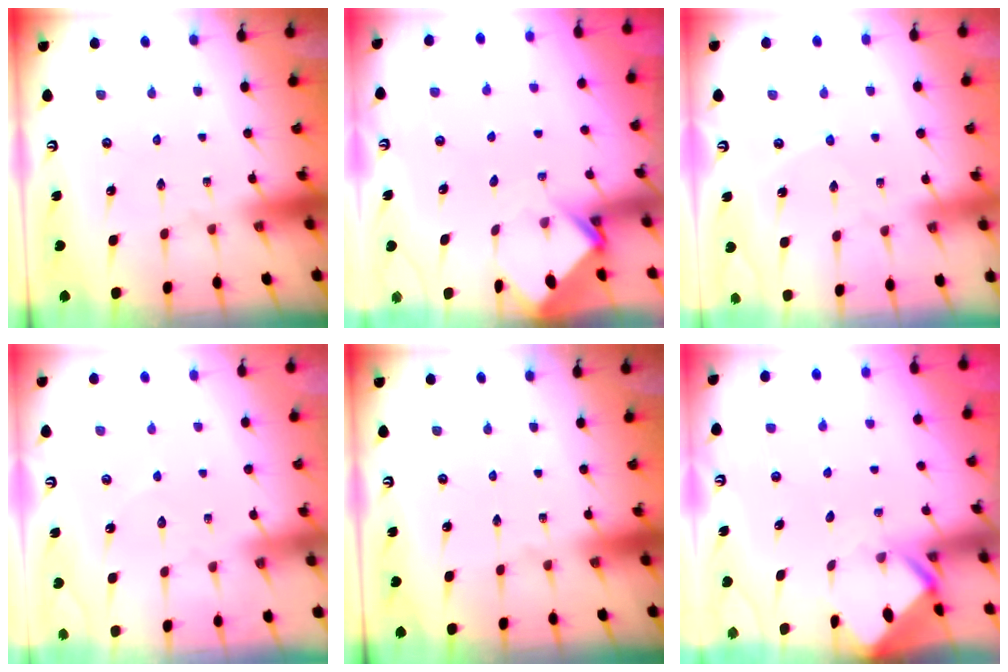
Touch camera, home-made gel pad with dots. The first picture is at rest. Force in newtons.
{"total": 3.9, "press": 3.9, "slide": 0.1}
{"total": 4.0, "press": 4.0, "slide": 0.4}
{"total": 2.0, "press": 2.0, "slide": 0.2}
{"total": 0.0}
{"total": 3.2, "press": 3.2, "slide": 0.2}